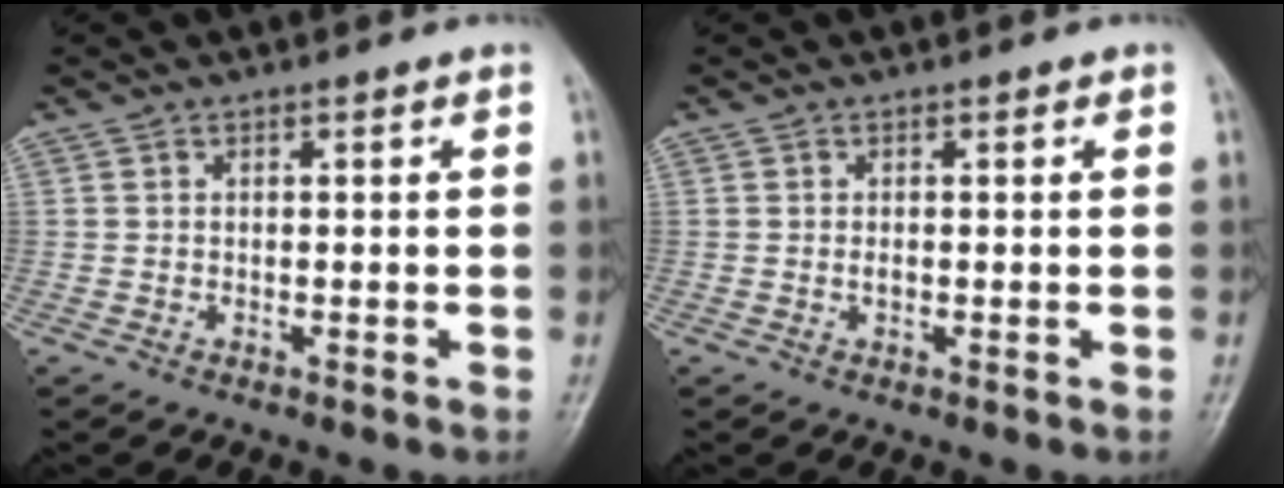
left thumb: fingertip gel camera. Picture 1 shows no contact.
{"total": 0.8, "force": [0.0, 0.5, 0.7], "torque": [-0.009, 0.000, -0.001]}